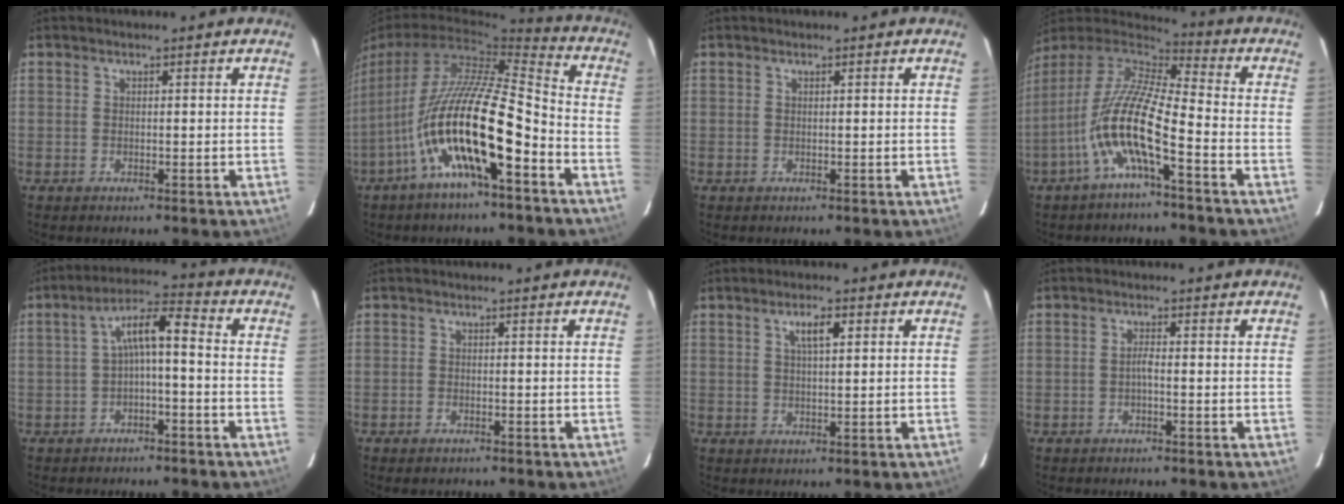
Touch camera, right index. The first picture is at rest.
{"total": 17.6, "force": [-7.4, 3.9, 15.4], "torque": [-0.279, -0.021, -0.141]}
{"total": 0.0}
{"total": 14.3, "force": [-5.5, 2.7, 12.9], "torque": [-0.243, -0.006, -0.111]}
{"total": 6.6, "force": [-1.5, 1.6, 6.2], "torque": [-0.127, 0.025, -0.025]}
{"total": 1.4, "force": [-1.2, 0.6, 0.4], "torque": [-0.011, 0.000, -0.021]}
{"total": 3.6, "force": [1.4, 0.9, 3.2], "torque": [-0.056, 0.007, 0.025]}
{"total": 1.2, "force": [-0.6, 0.1, 1.0], "torque": [-0.020, 0.005, -0.014]}